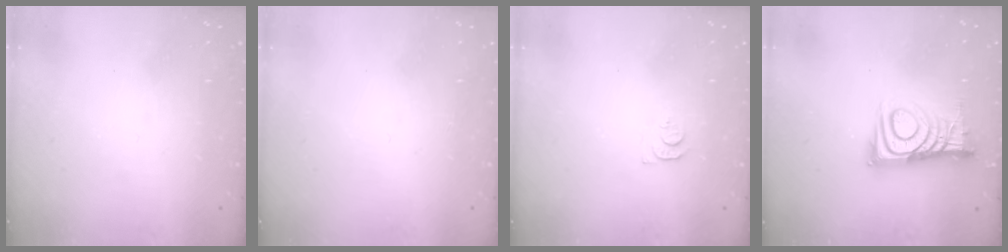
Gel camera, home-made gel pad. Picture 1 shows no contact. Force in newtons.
{"total": 1.6, "press": 1.6, "slide": 0.1}
{"total": 3.7, "press": 3.6, "slide": 0.4}
{"total": 12.2, "press": 12.1, "slide": 0.9}